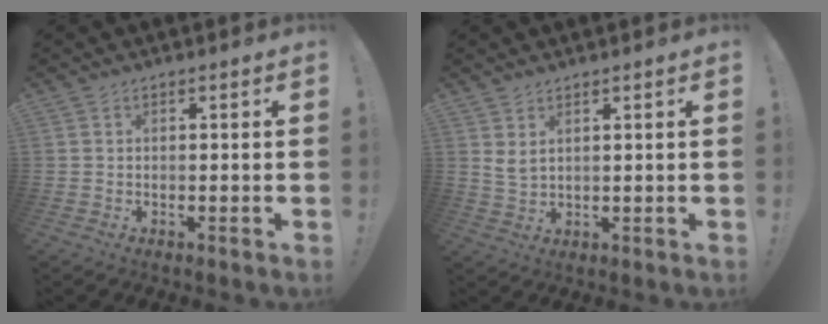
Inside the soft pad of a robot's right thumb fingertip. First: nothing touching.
{"total": 3.6, "force": [2.2, 1.1, 2.6], "torque": [-0.046, -0.009, 0.041]}